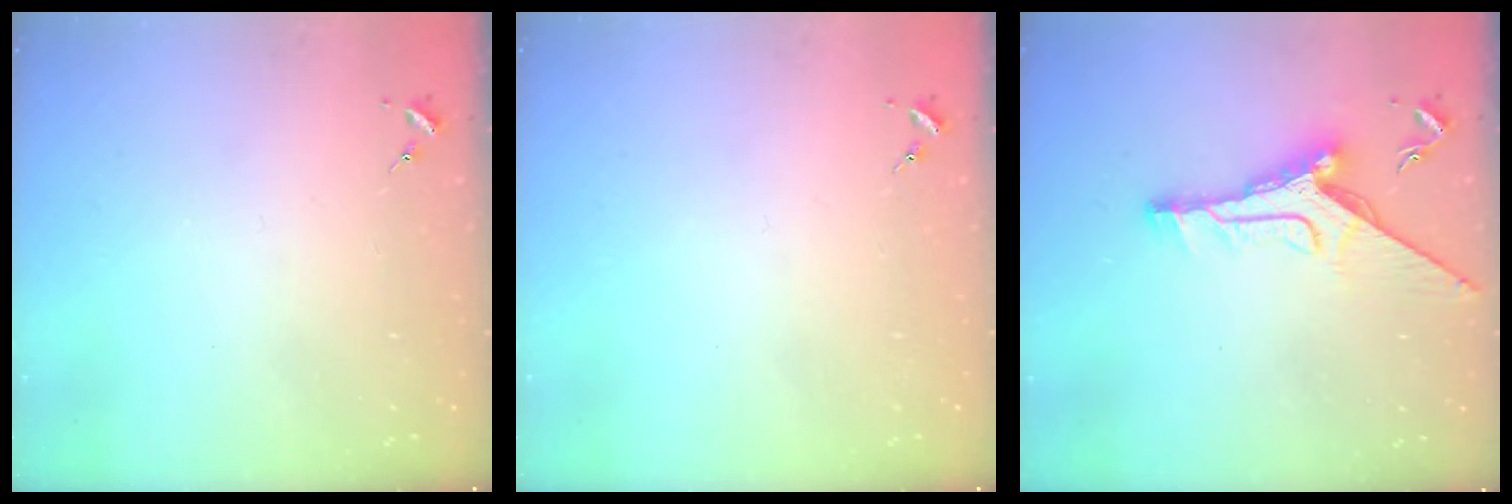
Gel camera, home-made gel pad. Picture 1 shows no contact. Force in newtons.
{"total": 0.0}
{"total": 11.5, "press": 11.5, "slide": 0.8}